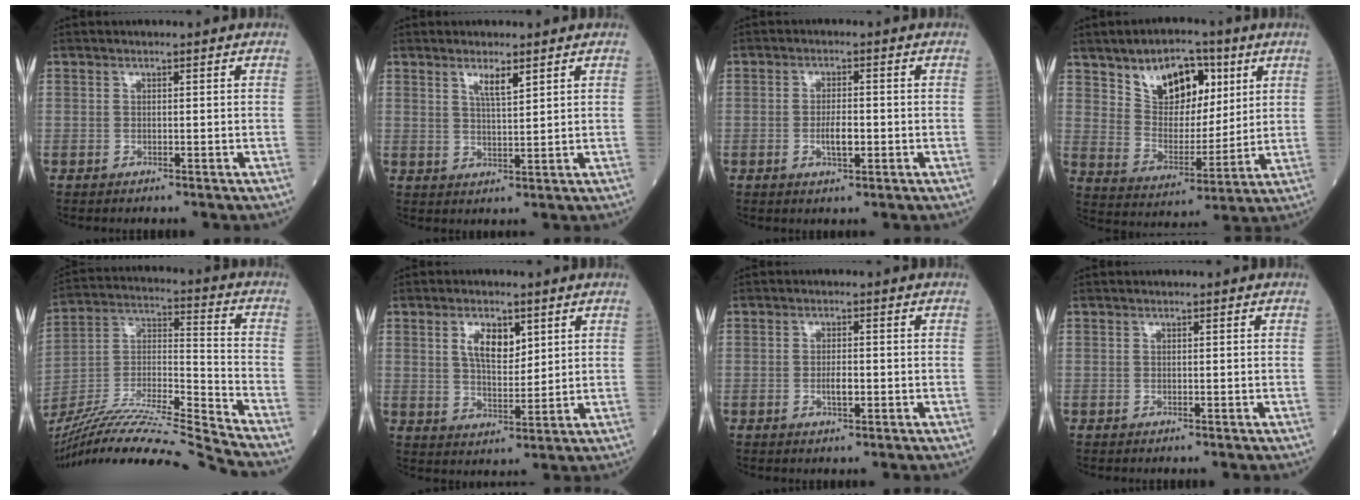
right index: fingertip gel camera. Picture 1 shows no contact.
{"total": 3.2, "force": [2.0, 0.3, 2.4], "torque": [-0.046, -0.002, 0.038]}
{"total": 3.5, "force": [-0.8, 1.0, 3.2], "torque": [-0.061, 0.000, -0.013]}
{"total": 12.4, "force": [6.4, 6.8, 8.1], "torque": [-0.140, 0.019, 0.120]}
{"total": 23.2, "force": [-21.2, -2.2, 9.2], "torque": [-0.202, -0.024, -0.369]}
{"total": 6.0, "force": [2.6, 2.7, 4.7], "torque": [-0.088, 0.004, 0.051]}
{"total": 2.3, "force": [-0.6, 0.6, 2.1], "torque": [-0.041, 0.001, -0.009]}
{"total": 0.0}